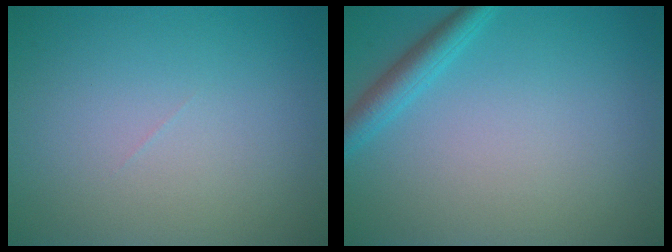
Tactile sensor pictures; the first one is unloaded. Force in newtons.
{"total": 2.3, "press": 2.3, "slide": 0.2}